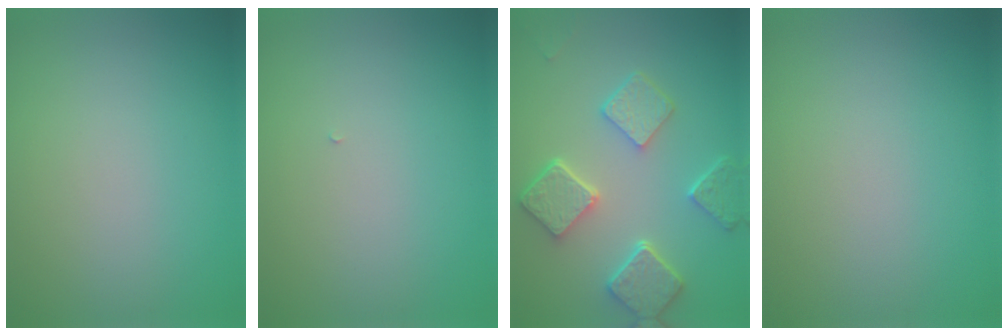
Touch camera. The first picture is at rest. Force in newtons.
{"total": 0.0}
{"total": 5.8, "press": 4.5, "slide": 3.6}
{"total": 0.0}